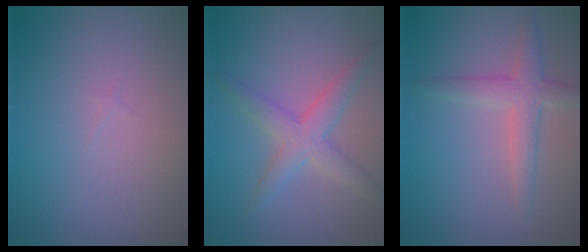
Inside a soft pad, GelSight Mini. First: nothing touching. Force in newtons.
{"total": 3.5, "press": 3.5, "slide": 0.0}
{"total": 3.0, "press": 3.0, "slide": 0.1}